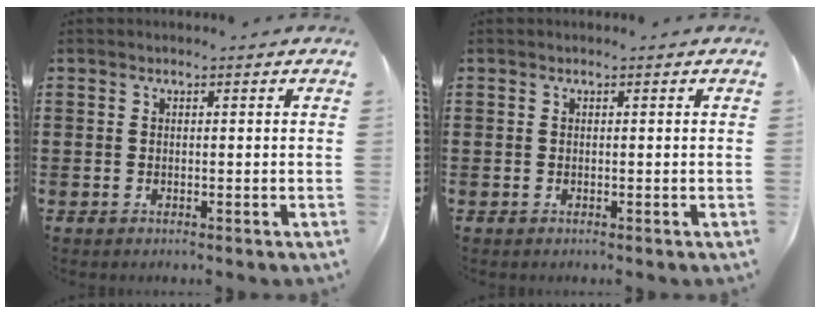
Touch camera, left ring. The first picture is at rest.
{"total": 0.0}